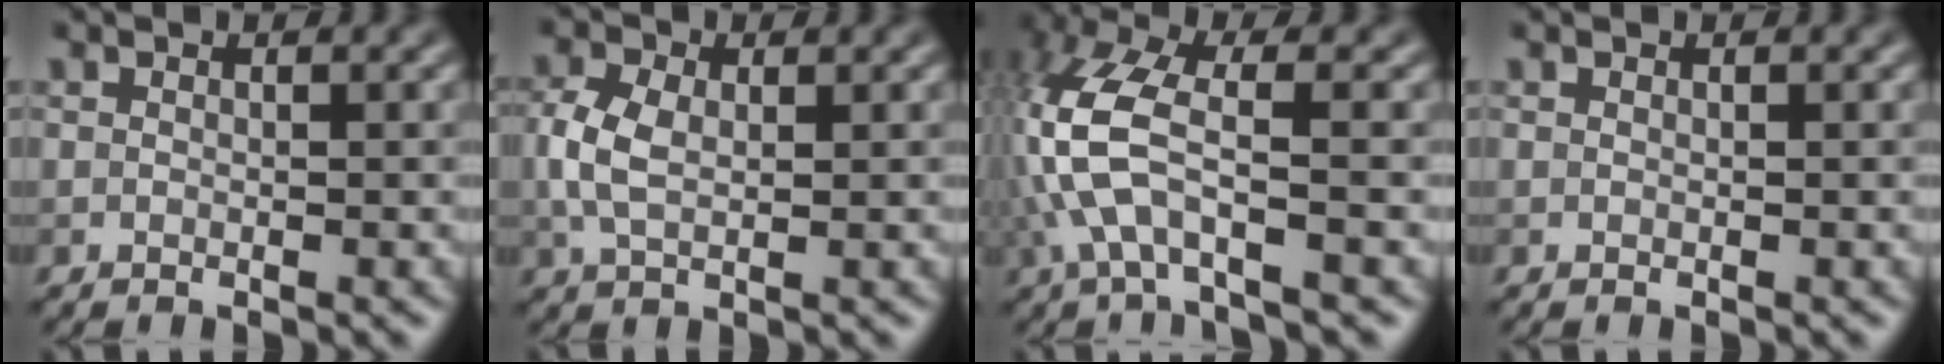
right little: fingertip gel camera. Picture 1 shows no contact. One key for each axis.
{"total": 3.4, "fx": 0.1, "fy": 2.2, "fz": 2.7, "tx": -0.066, "ty": 0.002, "tz": 0.002}
{"total": 7.2, "fx": -1.6, "fy": 2.6, "fz": 6.5, "tx": -0.170, "ty": 0.013, "tz": -0.039}
{"total": 0.0}